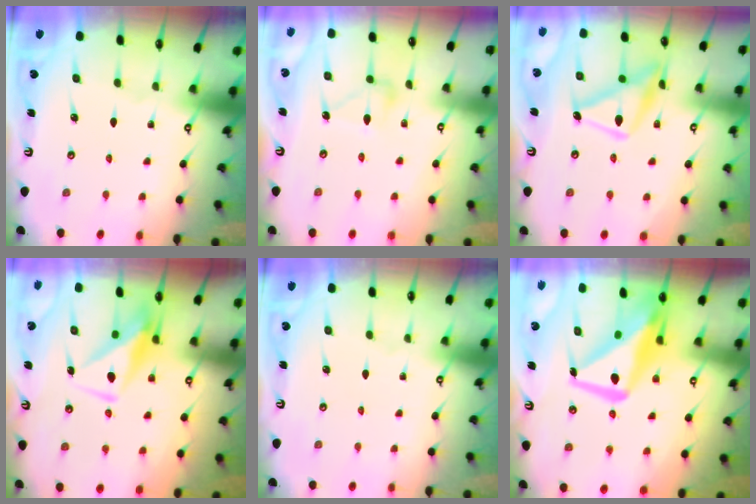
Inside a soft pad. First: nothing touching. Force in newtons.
{"total": 9.6, "press": 9.6, "slide": 0.4}
{"total": 15.2, "press": 15.1, "slide": 1.1}
{"total": 7.5, "press": 7.4, "slide": 0.7}
{"total": 0.0}
{"total": 14.9, "press": 14.8, "slide": 1.3}